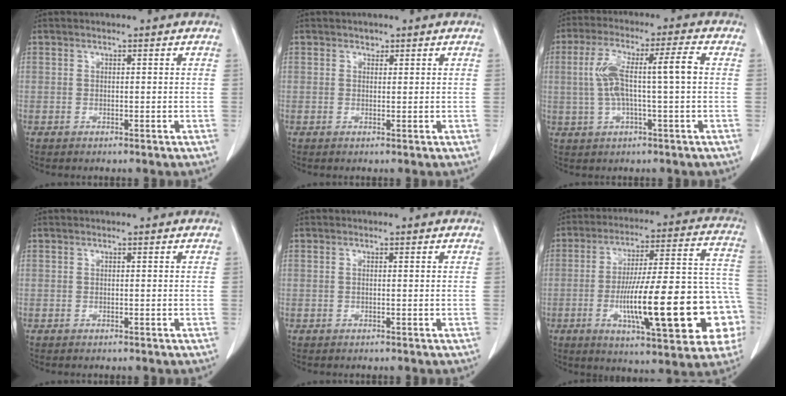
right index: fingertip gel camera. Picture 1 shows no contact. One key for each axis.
{"total": 1.5, "fx": 0.9, "fy": 1.2, "fz": 0.4, "tx": -0.009, "ty": 0.005, "tz": 0.016}
{"total": 10.1, "fx": 0.6, "fy": 1.3, "fz": 10.0, "tx": -0.198, "ty": 0.029, "tz": 0.013}
{"total": 0.0}
{"total": 1.2, "fx": 0.1, "fy": 0.5, "fz": 1.1, "tx": -0.030, "ty": 0.006, "tz": 0.006}
{"total": 26.9, "fx": -6.6, "fy": 5.1, "fz": 25.6, "tx": -0.315, "ty": 0.023, "tz": -0.088}